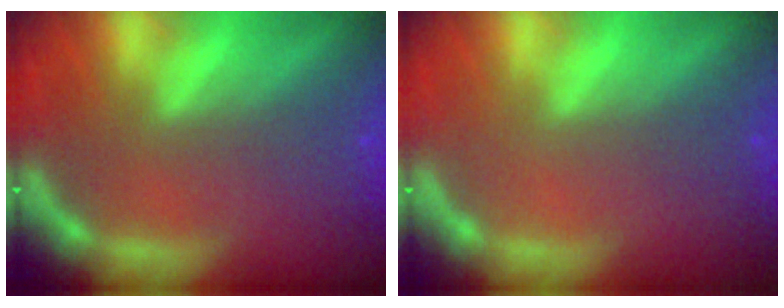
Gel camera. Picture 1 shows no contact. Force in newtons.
{"total": 0.0}